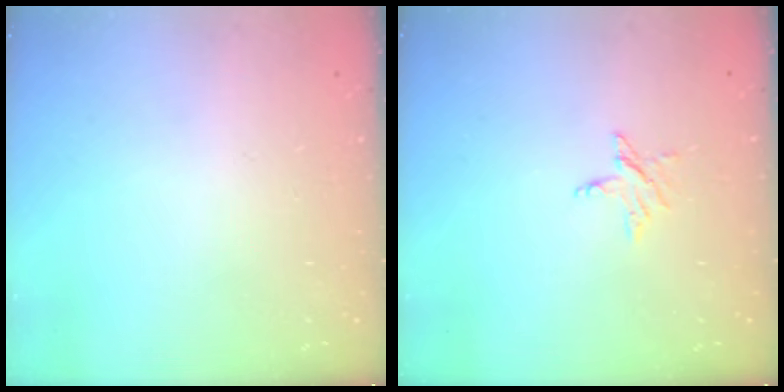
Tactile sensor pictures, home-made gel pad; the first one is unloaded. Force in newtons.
{"total": 3.5, "press": 3.5, "slide": 0.2}